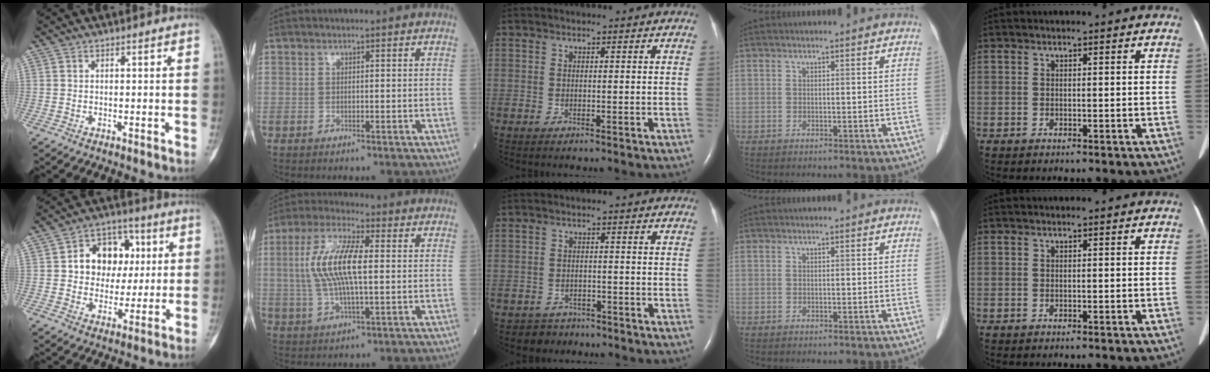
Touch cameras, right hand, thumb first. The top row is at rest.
{"thumb": {"total": 12.9, "force": [2.4, 10.2, 7.6], "torque": [-0.057, 0.013, 0.038]}, "index": {"total": 11.2, "force": [1.1, 2.8, 10.8], "torque": [-0.230, 0.011, 0.020]}, "middle": {"total": 3.1, "force": [-2.3, 1.9, -0.7], "torque": [0.008, 0.008, -0.038]}}